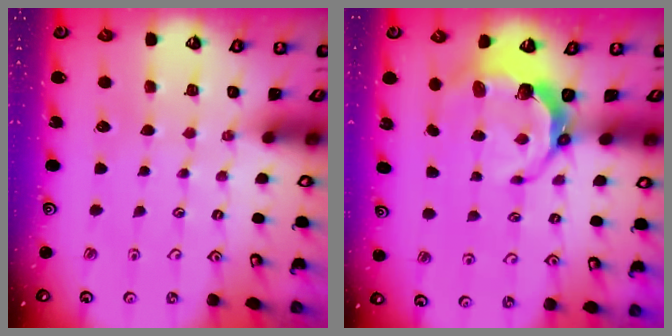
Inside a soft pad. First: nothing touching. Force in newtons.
{"total": 7.1, "press": 5.7, "slide": 4.2}